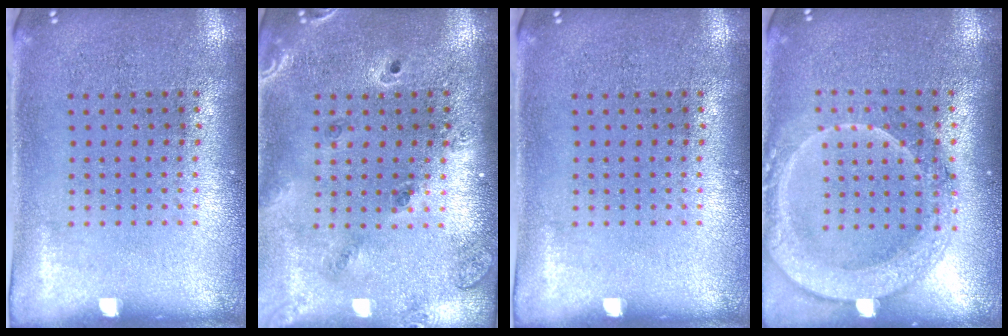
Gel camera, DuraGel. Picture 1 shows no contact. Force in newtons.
{"total": 1.3, "press": 1.3, "slide": 0.5}
{"total": 0.0}
{"total": 2.0, "press": 1.8, "slide": 0.7}